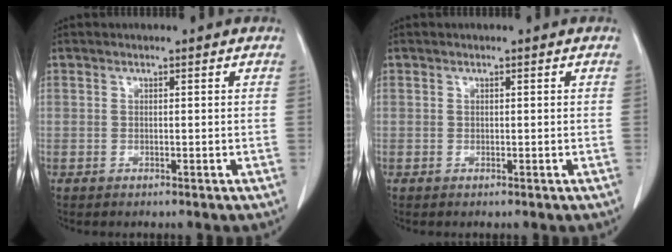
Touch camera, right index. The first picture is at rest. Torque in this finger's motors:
{"motor_torque": [-0.04, 0.03, -0.03, -0.01]}